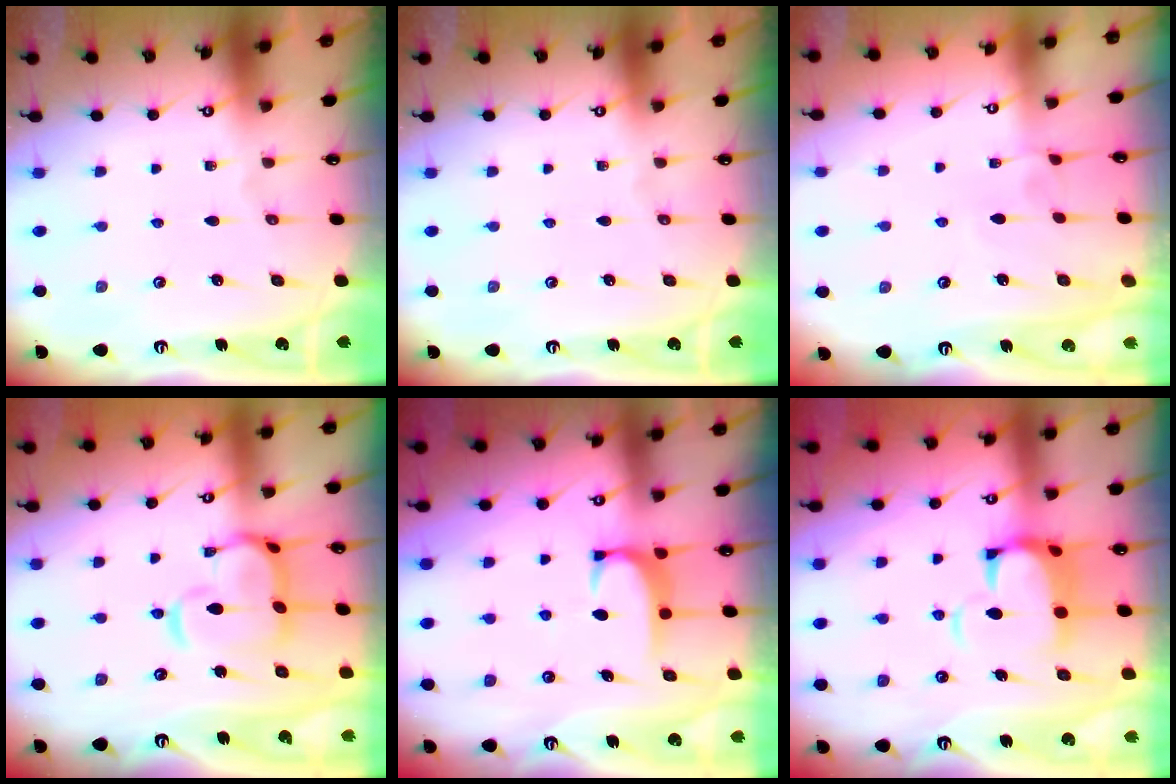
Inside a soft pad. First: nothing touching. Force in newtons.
{"total": 0.0}
{"total": 3.9, "press": 3.9, "slide": 0.2}
{"total": 6.9, "press": 6.9, "slide": 0.7}
{"total": 1.8, "press": 1.7, "slide": 0.5}
{"total": 5.8, "press": 5.6, "slide": 1.4}